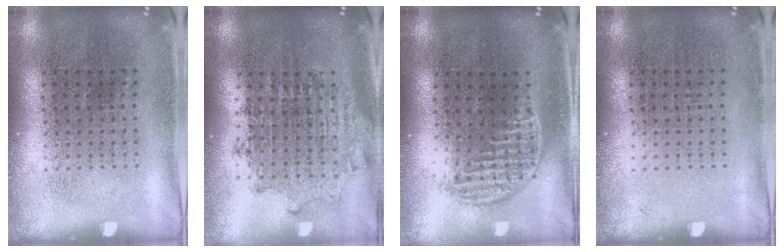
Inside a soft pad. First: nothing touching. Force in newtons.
{"total": 1.8, "press": 1.4, "slide": 1.0}
{"total": 1.2, "press": 1.0, "slide": 0.6}
{"total": 0.0}